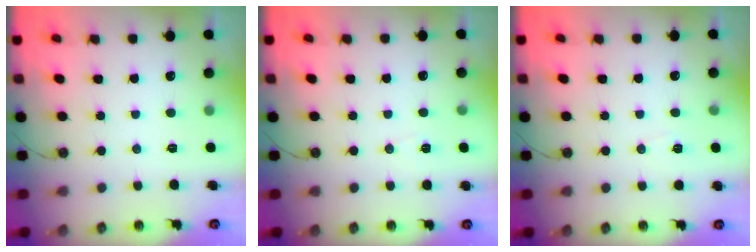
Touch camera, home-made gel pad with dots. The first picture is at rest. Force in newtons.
{"total": 3.8, "press": 3.2, "slide": 2.1}
{"total": 4.9, "press": 4.3, "slide": 2.5}